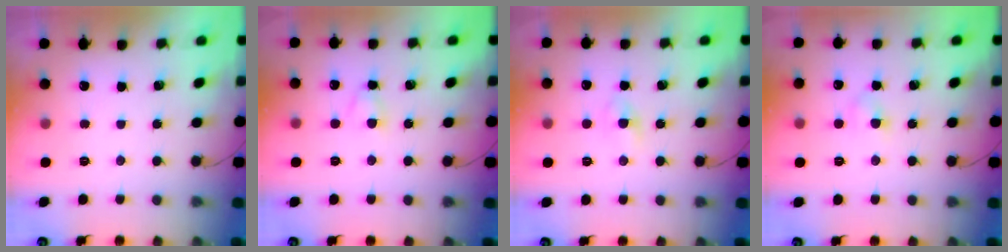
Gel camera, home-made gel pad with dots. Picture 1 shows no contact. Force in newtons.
{"total": 2.7, "press": 2.5, "slide": 1.0}
{"total": 2.1, "press": 1.8, "slide": 1.0}
{"total": 2.9, "press": 2.8, "slide": 1.0}